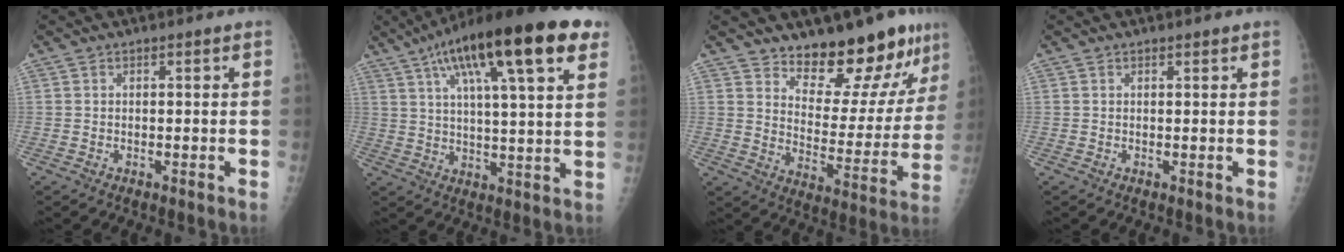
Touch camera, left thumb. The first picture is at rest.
{"total": 23.0, "force": [11.7, 5.5, 19.0], "torque": [-0.287, 0.000, 0.177]}
{"total": 16.2, "force": [13.0, 5.4, 7.9], "torque": [-0.058, -0.115, 0.194]}
{"total": 0.7, "force": [0.6, 0.2, 0.3], "torque": [-0.005, -0.003, 0.009]}